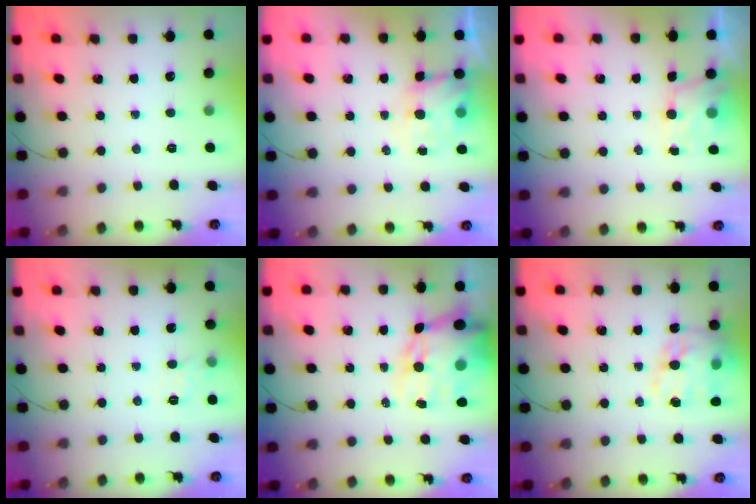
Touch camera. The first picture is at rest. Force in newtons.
{"total": 5.2, "press": 5.0, "slide": 1.4}
{"total": 4.4, "press": 4.3, "slide": 1.0}
{"total": 7.2, "press": 7.0, "slide": 1.9}
{"total": 15.8, "press": 15.4, "slide": 3.6}
{"total": 17.8, "press": 17.4, "slide": 4.0}